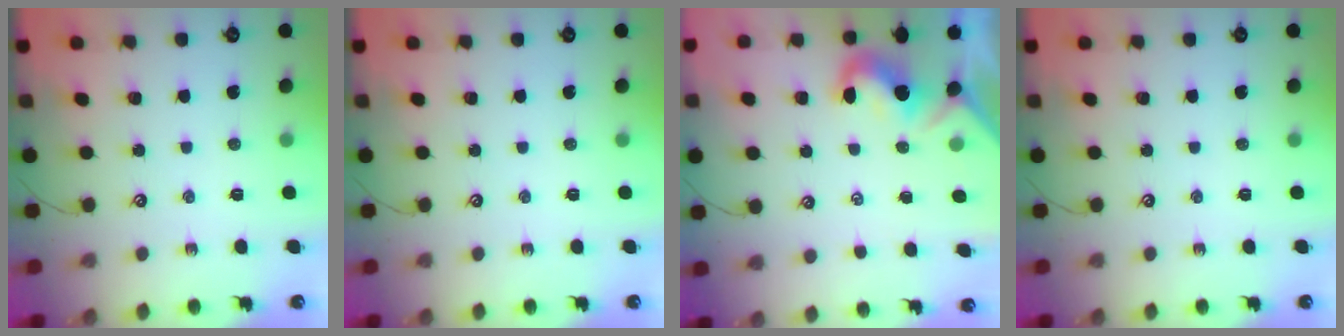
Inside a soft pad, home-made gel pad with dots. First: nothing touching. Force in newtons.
{"total": 0.0}
{"total": 1.9, "press": 1.8, "slide": 0.6}
{"total": 0.0}